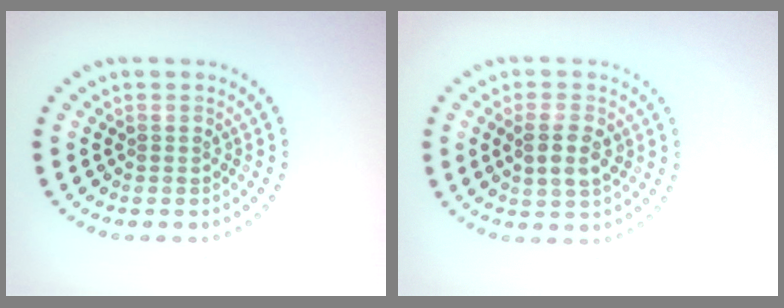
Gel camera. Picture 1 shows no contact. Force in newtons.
{"total": 2.9, "press": 2.8, "slide": 0.7}